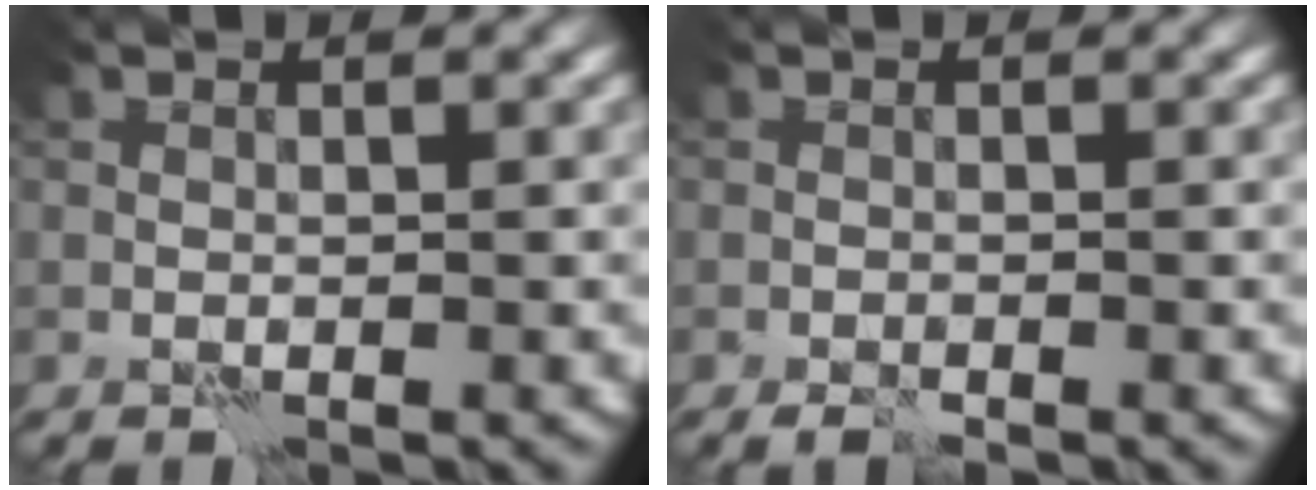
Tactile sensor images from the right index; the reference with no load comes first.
{"total": 0.9, "force": [-0.8, 0.1, 0.6], "torque": [-0.014, -0.002, -0.016]}